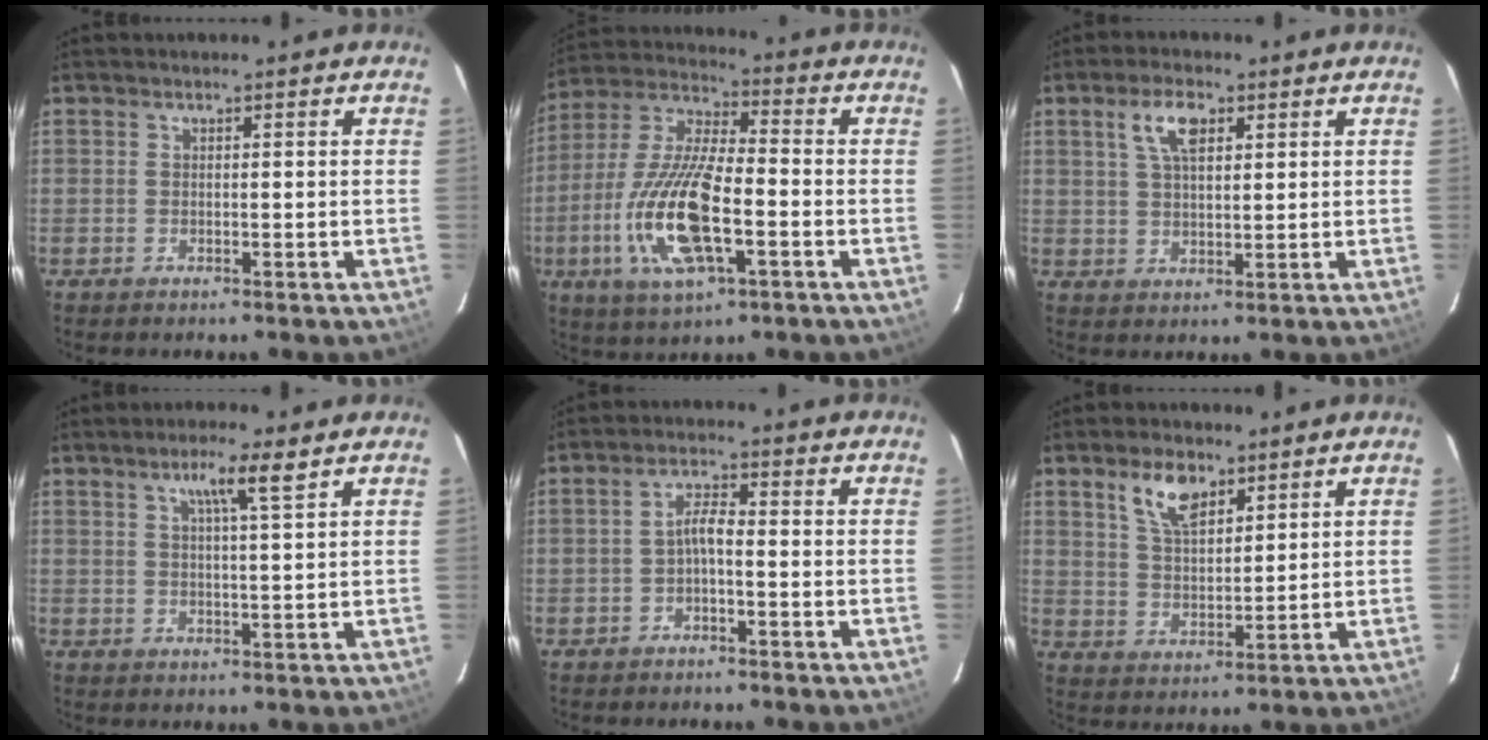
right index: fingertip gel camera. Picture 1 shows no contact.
{"total": 17.8, "force": [-5.4, 5.9, 15.8], "torque": [-0.336, -0.013, -0.104]}
{"total": 5.9, "force": [2.7, 2.5, 4.6], "torque": [-0.085, 0.012, 0.049]}
{"total": 4.9, "force": [2.9, -0.3, 4.0], "torque": [-0.066, 0.000, 0.048]}
{"total": 3.4, "force": [-1.4, 0.5, 3.1], "torque": [-0.067, 0.011, -0.027]}
{"total": 7.5, "force": [4.6, 3.6, 4.8], "torque": [-0.088, 0.009, 0.089]}